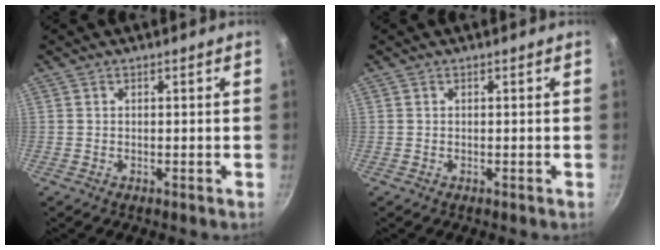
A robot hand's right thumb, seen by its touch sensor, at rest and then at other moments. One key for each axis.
{"total": 0.0}